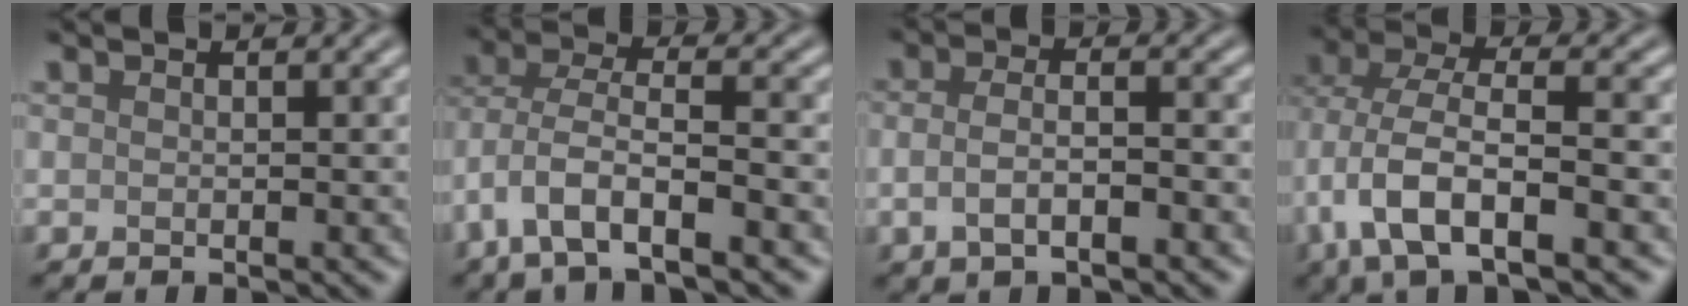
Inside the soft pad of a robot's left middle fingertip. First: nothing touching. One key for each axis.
{"total": 6.8, "fx": -3.3, "fy": 2.8, "fz": 5.2, "tx": -0.102, "ty": 0.001, "tz": -0.069}
{"total": 3.5, "fx": -1.1, "fy": 1.4, "fz": 3.0, "tx": -0.061, "ty": -0.002, "tz": -0.025}
{"total": 8.6, "fx": -2.5, "fy": 4.1, "fz": 7.1, "tx": -0.145, "ty": 0.004, "tz": -0.050}